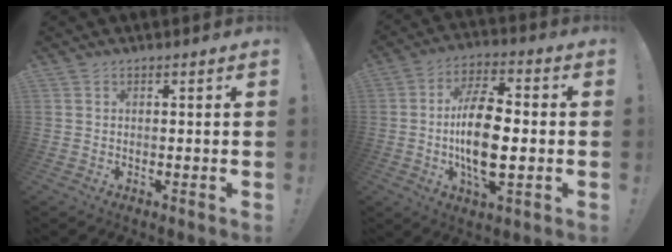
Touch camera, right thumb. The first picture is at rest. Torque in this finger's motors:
{"motor_torque": [1.77, 2.44, 0.81, 0.46, 0.07]}